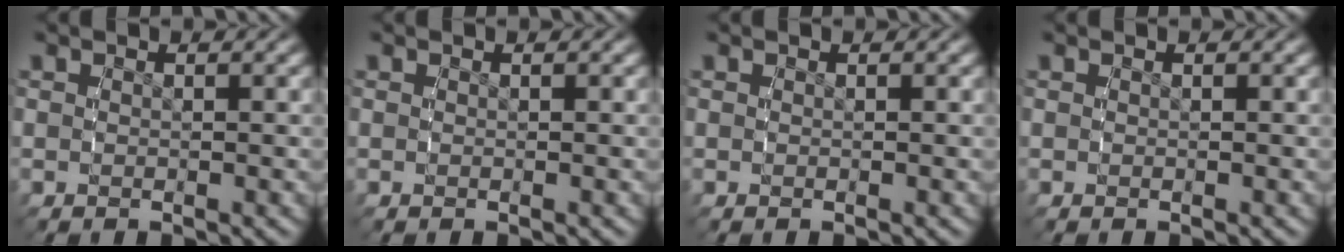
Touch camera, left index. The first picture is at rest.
{"total": 0.0}
{"total": 0.0}
{"total": 0.0}